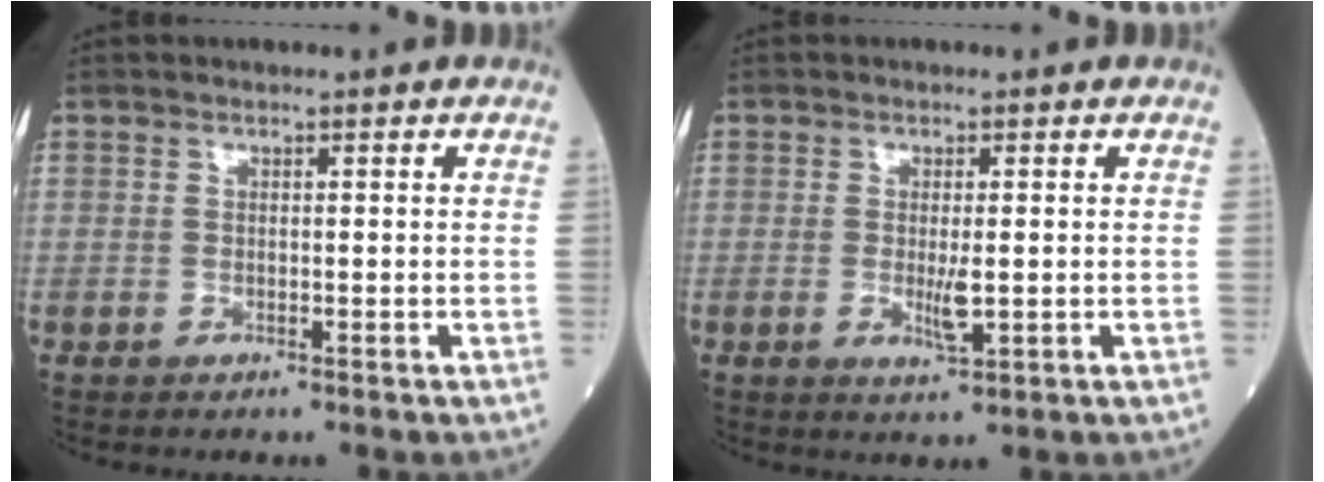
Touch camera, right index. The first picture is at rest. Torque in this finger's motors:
{"motor_torque": [0.48, -0.01, 0.24, 0.06]}